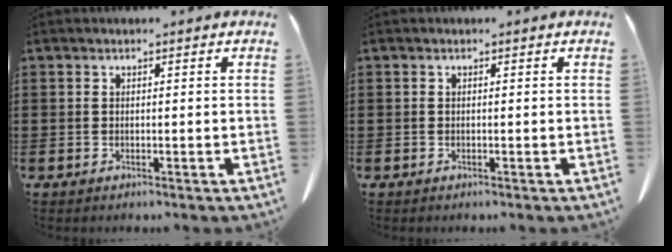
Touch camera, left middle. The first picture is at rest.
{"total": 0.0}